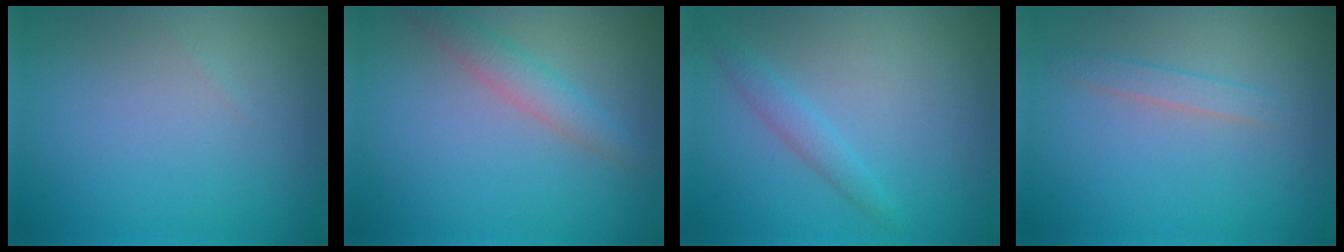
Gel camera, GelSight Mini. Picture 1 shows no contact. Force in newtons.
{"total": 2.5, "press": 2.5, "slide": 0.1}
{"total": 1.7, "press": 1.7, "slide": 0.1}
{"total": 1.4, "press": 1.4, "slide": 0.1}